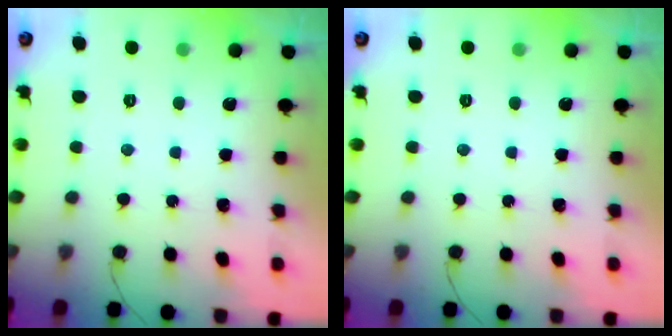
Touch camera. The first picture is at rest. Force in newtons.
{"total": 0.0}